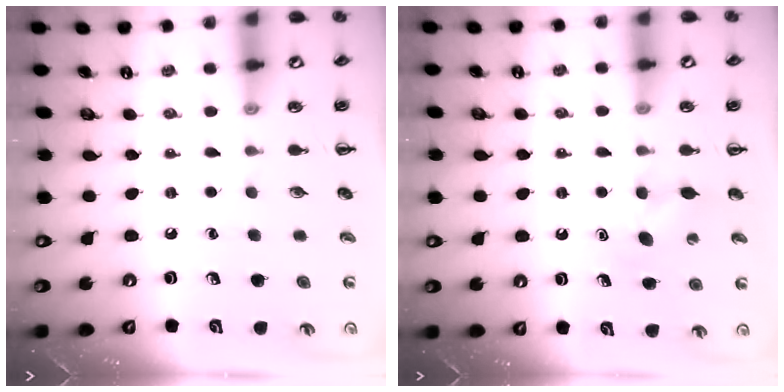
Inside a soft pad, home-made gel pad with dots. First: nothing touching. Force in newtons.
{"total": 6.0, "press": 6.0, "slide": 0.8}